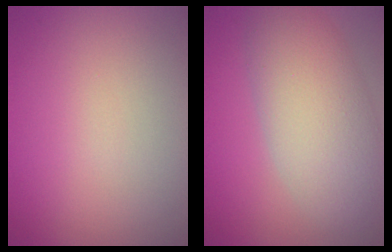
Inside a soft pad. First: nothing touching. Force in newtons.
{"total": 7.2, "press": 7.2, "slide": 0.6}